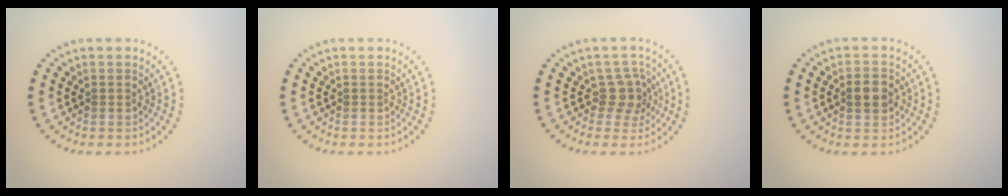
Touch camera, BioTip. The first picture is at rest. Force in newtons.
{"total": 0.0}
{"total": 2.6, "press": 2.0, "slide": 1.6}
{"total": 2.9, "press": 2.9, "slide": 0.1}